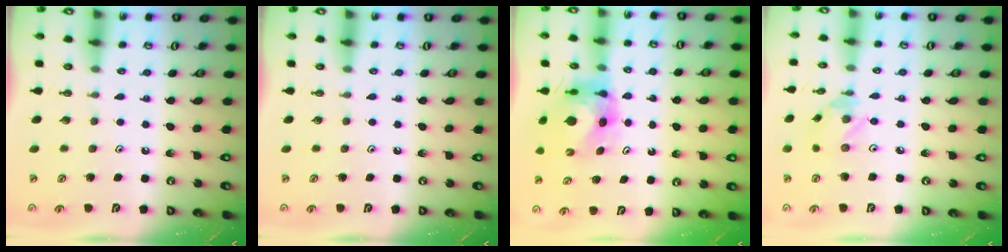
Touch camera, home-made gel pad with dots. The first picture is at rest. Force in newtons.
{"total": 0.0}
{"total": 6.9, "press": 6.8, "slide": 0.8}
{"total": 3.7, "press": 3.7, "slide": 0.1}